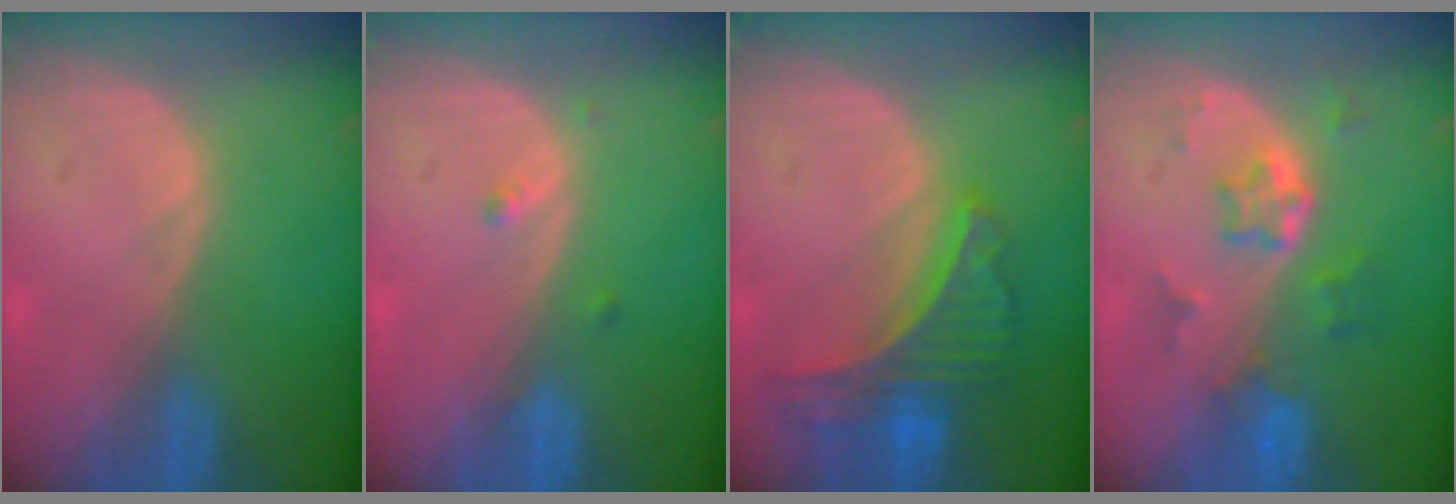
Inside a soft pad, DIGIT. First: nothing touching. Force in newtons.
{"total": 1.3, "press": 1.1, "slide": 0.7}
{"total": 7.9, "press": 7.0, "slide": 3.7}
{"total": 5.8, "press": 5.2, "slide": 2.5}